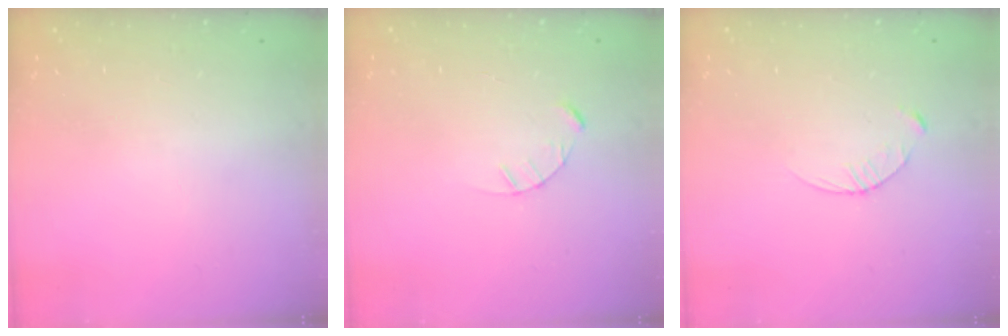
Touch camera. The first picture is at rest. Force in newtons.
{"total": 2.4, "press": 2.4, "slide": 0.3}
{"total": 3.4, "press": 3.4, "slide": 0.4}